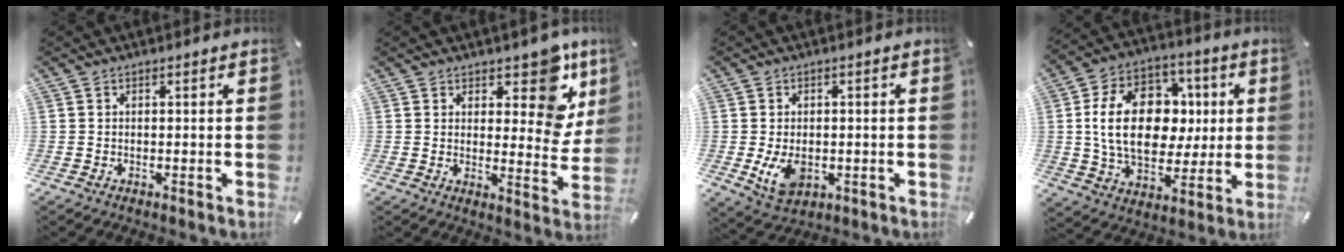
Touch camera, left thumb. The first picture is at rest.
{"total": 12.7, "force": [7.4, 6.5, 7.9], "torque": [-0.075, -0.059, 0.126]}
{"total": 6.6, "force": [-1.1, 4.8, 4.5], "torque": [-0.085, -0.005, -0.019]}
{"total": 19.7, "force": [1.9, 14.3, 13.4], "torque": [-0.243, 0.009, 0.033]}